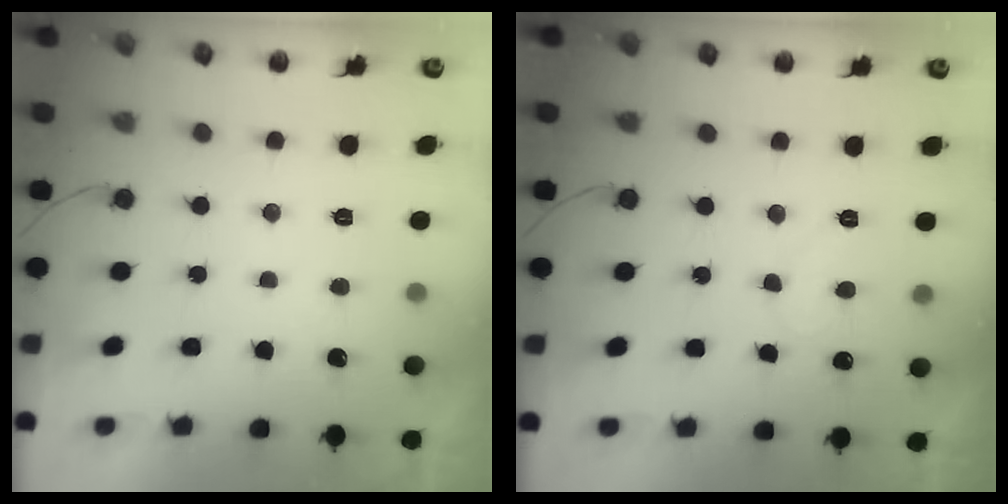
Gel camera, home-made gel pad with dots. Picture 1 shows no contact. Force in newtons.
{"total": 7.2, "press": 7.2, "slide": 0.5}